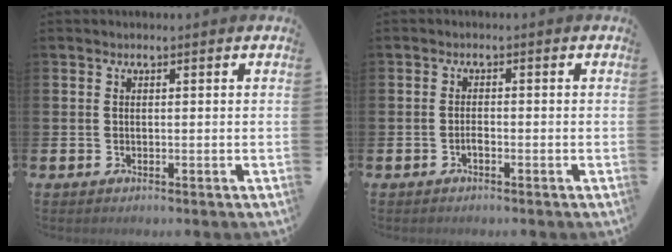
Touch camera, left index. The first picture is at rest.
{"total": 1.1, "force": [-0.7, 0.3, 0.8], "torque": [-0.016, -0.002, -0.014]}